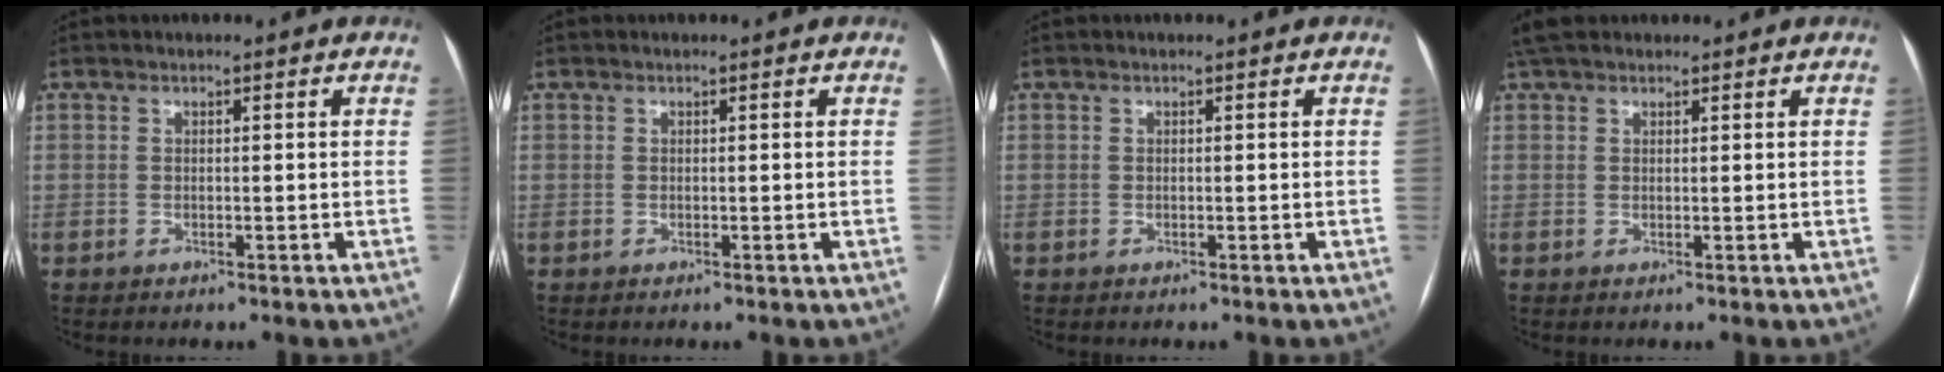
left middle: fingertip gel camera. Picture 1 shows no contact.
{"total": 0.0}
{"total": 0.0}
{"total": 4.4, "force": [3.6, 1.8, 1.8], "torque": [-0.032, 0.034, 0.066]}